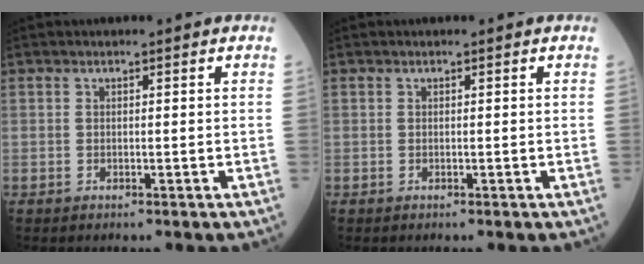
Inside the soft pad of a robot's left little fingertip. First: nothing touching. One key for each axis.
{"total": 0.0}